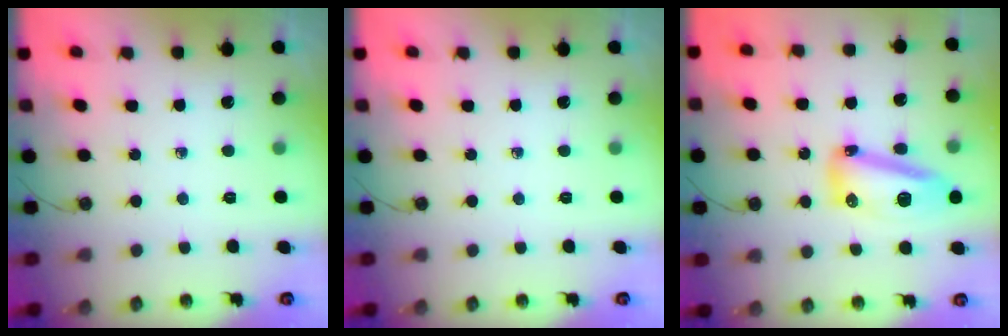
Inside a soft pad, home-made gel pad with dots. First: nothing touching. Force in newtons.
{"total": 0.0}
{"total": 13.0, "press": 12.9, "slide": 1.7}